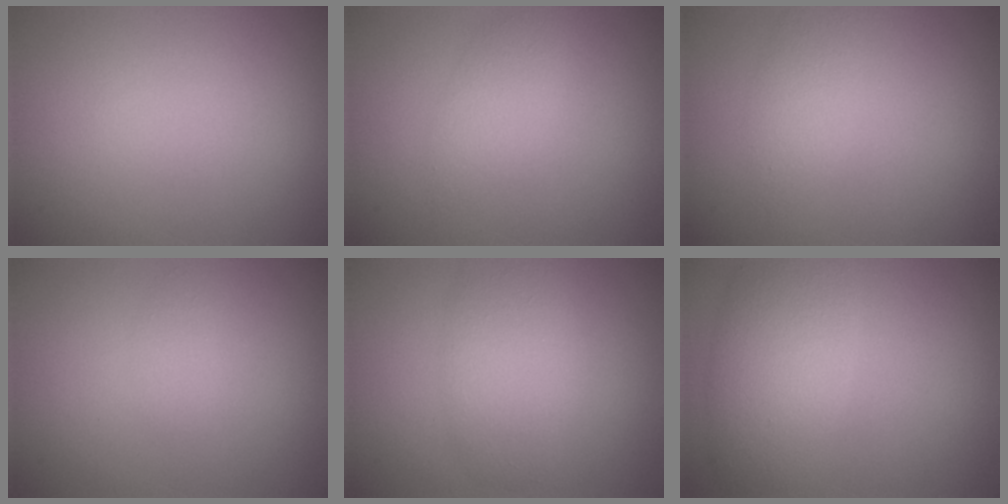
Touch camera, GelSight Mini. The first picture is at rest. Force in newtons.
{"total": 2.1, "press": 2.1, "slide": 0.1}
{"total": 1.8, "press": 1.8, "slide": 0.1}
{"total": 0.8, "press": 0.8, "slide": 0.1}
{"total": 4.2, "press": 4.2, "slide": 0.2}
{"total": 5.1, "press": 5.1, "slide": 0.2}